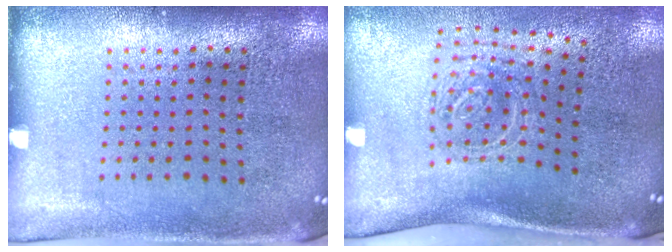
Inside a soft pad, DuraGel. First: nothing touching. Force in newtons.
{"total": 1.9, "press": 1.3, "slide": 1.4}